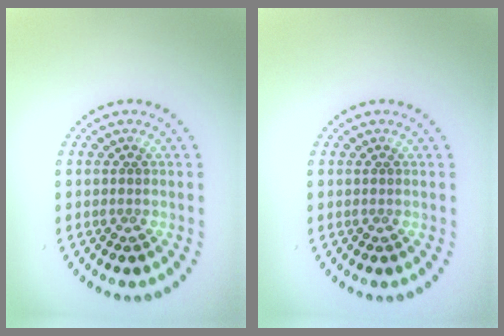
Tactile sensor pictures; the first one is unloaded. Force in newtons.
{"total": 0.0}